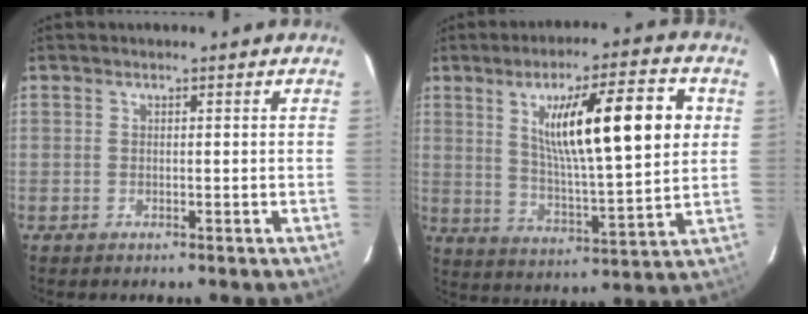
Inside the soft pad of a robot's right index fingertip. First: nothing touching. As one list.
[{"total": 17.6, "force": [5.0, 2.3, 16.8], "torque": [-0.270, 0.008, 0.081]}]